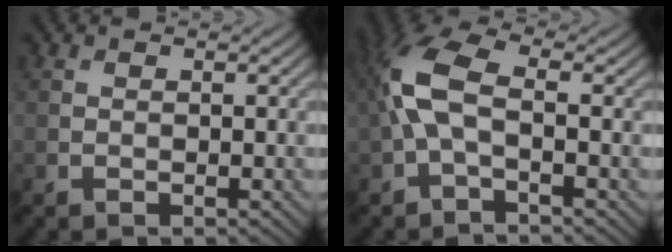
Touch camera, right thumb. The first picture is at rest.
{"total": 6.9, "force": [-0.2, 3.1, 6.2], "torque": [-0.153, 0.020, -0.017]}